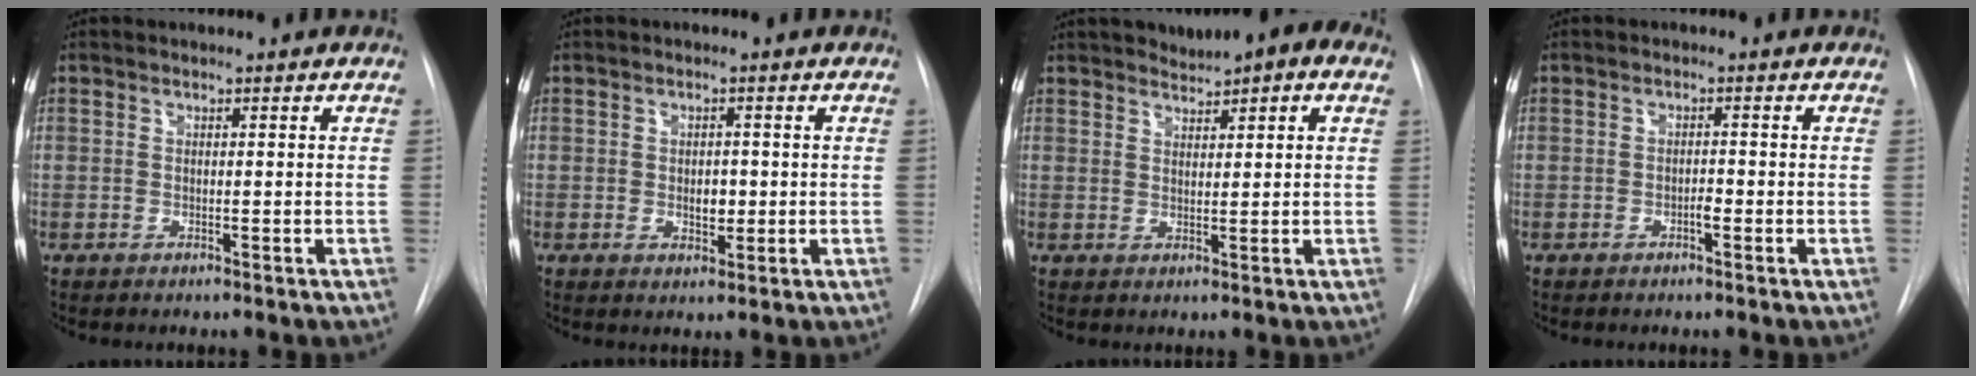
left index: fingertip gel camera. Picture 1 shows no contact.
{"total": 2.3, "force": [-0.5, 1.3, 1.8], "torque": [-0.028, -0.005, -0.004]}
{"total": 7.5, "force": [5.3, 2.1, 4.9], "torque": [-0.074, 0.025, 0.068]}
{"total": 1.3, "force": [-0.9, 0.2, 0.9], "torque": [-0.015, -0.002, -0.016]}